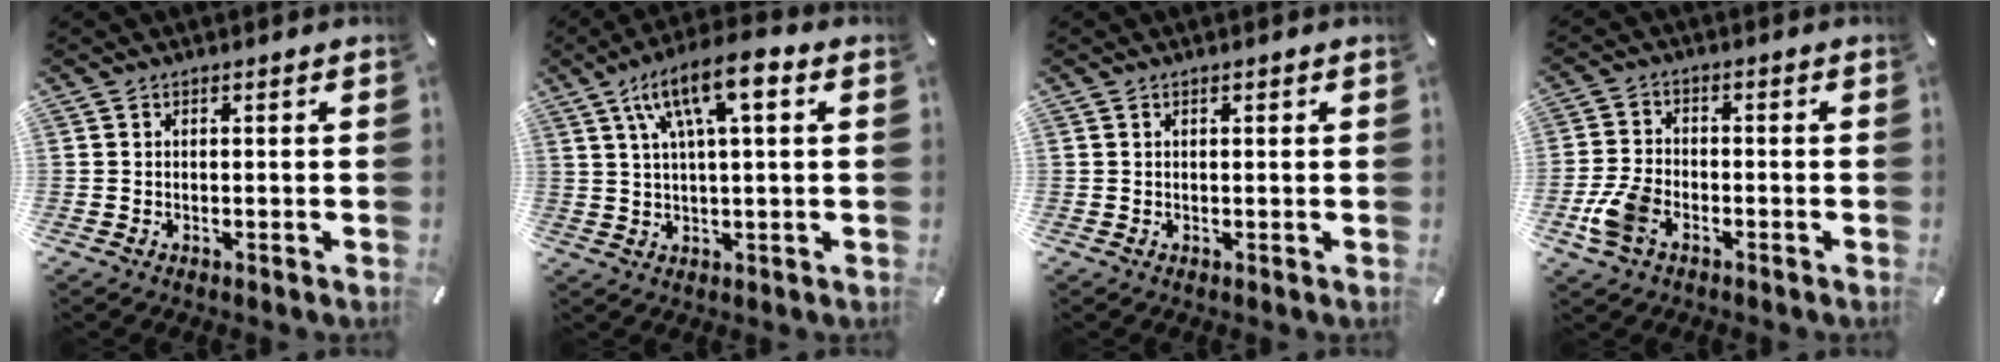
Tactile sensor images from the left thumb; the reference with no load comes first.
{"total": 12.2, "force": [4.9, 3.6, 10.6], "torque": [-0.201, -0.001, 0.088]}
{"total": 0.7, "force": [0.3, 0.3, 0.6], "torque": [-0.011, 0.003, 0.004]}
{"total": 7.1, "force": [-3.3, 4.5, 4.4], "torque": [-0.107, 0.010, -0.065]}